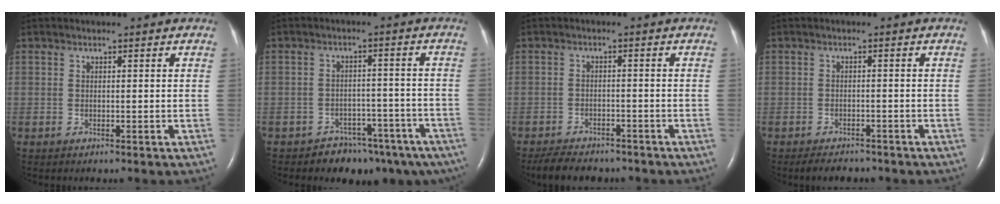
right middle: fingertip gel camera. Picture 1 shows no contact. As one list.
[{"total": 10.0, "force": [-7.9, 5.8, 2.0], "torque": [-0.003, 0.030, -0.094]}, {"total": 8.1, "force": [-7.0, 2.8, 3.0], "torque": [-0.050, -0.009, -0.101]}, {"total": 4.0, "force": [-3.5, 1.5, 1.4], "torque": [-0.025, -0.005, -0.046]}]